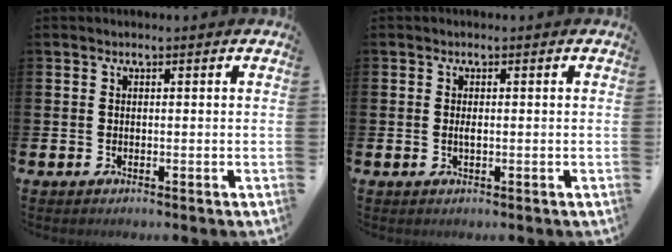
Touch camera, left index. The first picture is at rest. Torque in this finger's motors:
{"motor_torque": [0.30, 0.23, 0.03, 0.01]}